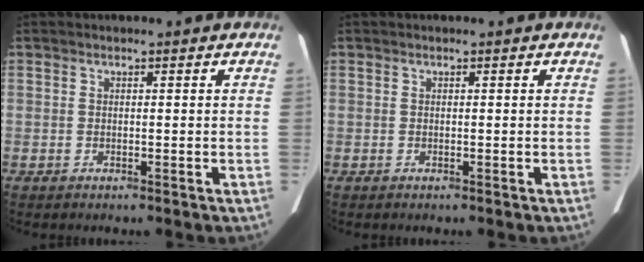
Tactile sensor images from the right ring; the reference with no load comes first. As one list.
[{"total": 0.0}]